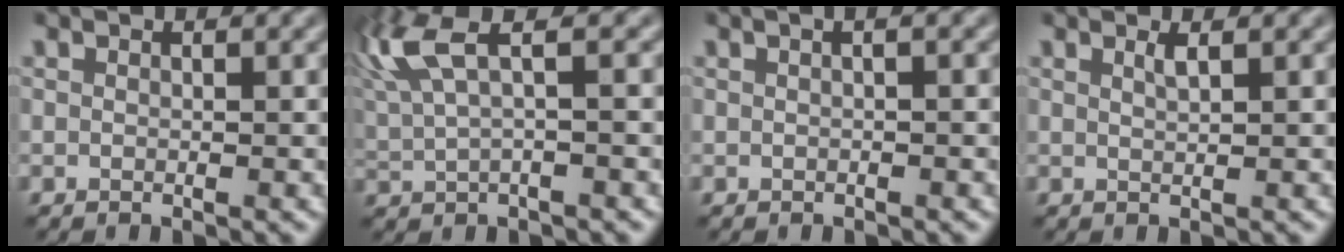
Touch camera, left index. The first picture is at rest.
{"total": 5.4, "force": [2.3, 1.3, 4.7], "torque": [-0.118, 0.011, 0.050]}
{"total": 1.9, "force": [0.6, 0.8, 1.6], "torque": [-0.012, -0.004, -0.005]}
{"total": 0.9, "force": [0.4, 0.2, 0.7], "torque": [-0.013, -0.003, 0.005]}